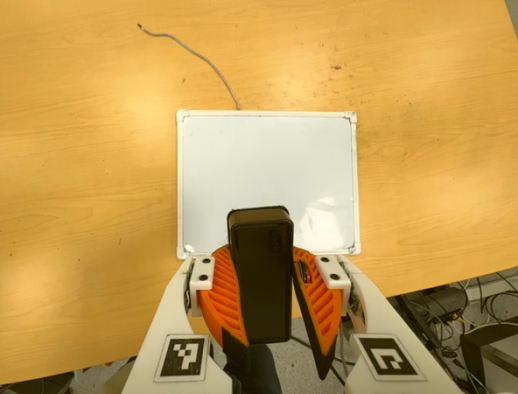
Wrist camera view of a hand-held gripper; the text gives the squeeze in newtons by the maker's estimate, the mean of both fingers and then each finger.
{"total": 11.4, "left": 11.2, "right": 11.7}